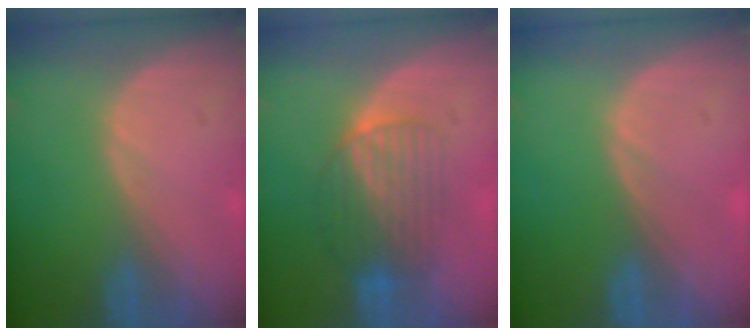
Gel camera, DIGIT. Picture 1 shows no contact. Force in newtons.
{"total": 6.4, "press": 6.3, "slide": 1.3}
{"total": 0.0}